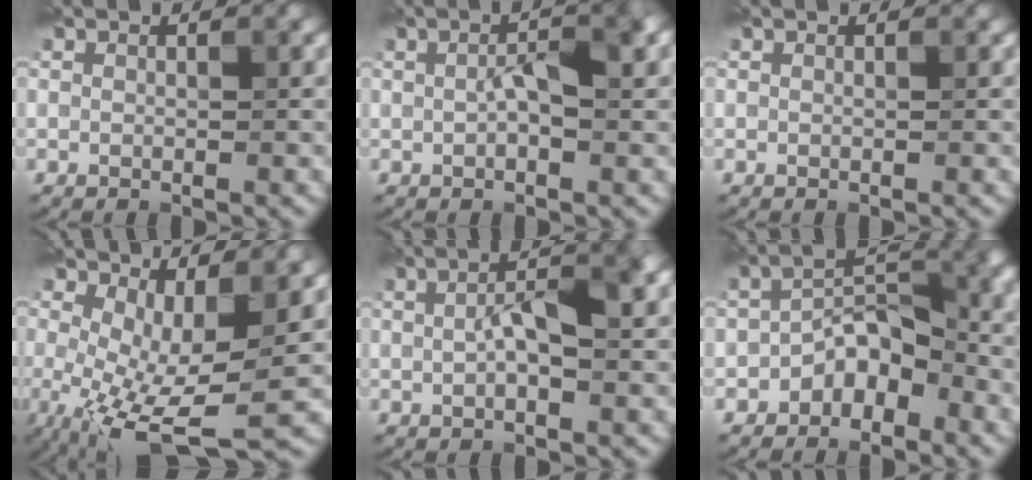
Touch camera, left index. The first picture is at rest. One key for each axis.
{"total": 3.9, "fx": 0.3, "fy": 1.3, "fz": 3.7, "tx": -0.068, "ty": 0.007, "tz": 0.003}
{"total": 0.0}
{"total": 8.4, "fx": -1.5, "fy": 3.3, "fz": 7.6, "tx": -0.155, "ty": -0.015, "tz": -0.020}
{"total": 5.2, "fx": 0.6, "fy": 1.9, "fz": 4.8, "tx": -0.087, "ty": 0.009, "tz": 0.007}
{"total": 4.9, "fx": -2.6, "fy": 2.6, "fz": 3.2, "tx": -0.040, "ty": 0.018, "tz": -0.052}